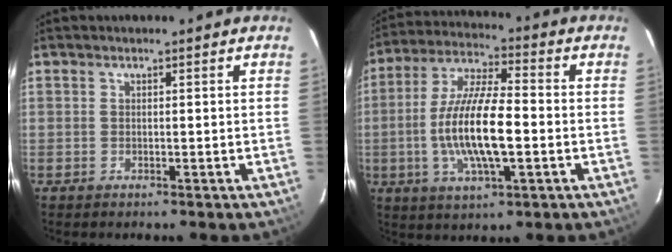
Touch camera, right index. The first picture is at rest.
{"total": 14.8, "force": [-2.6, 4.0, 14.0], "torque": [-0.281, -0.002, -0.049]}